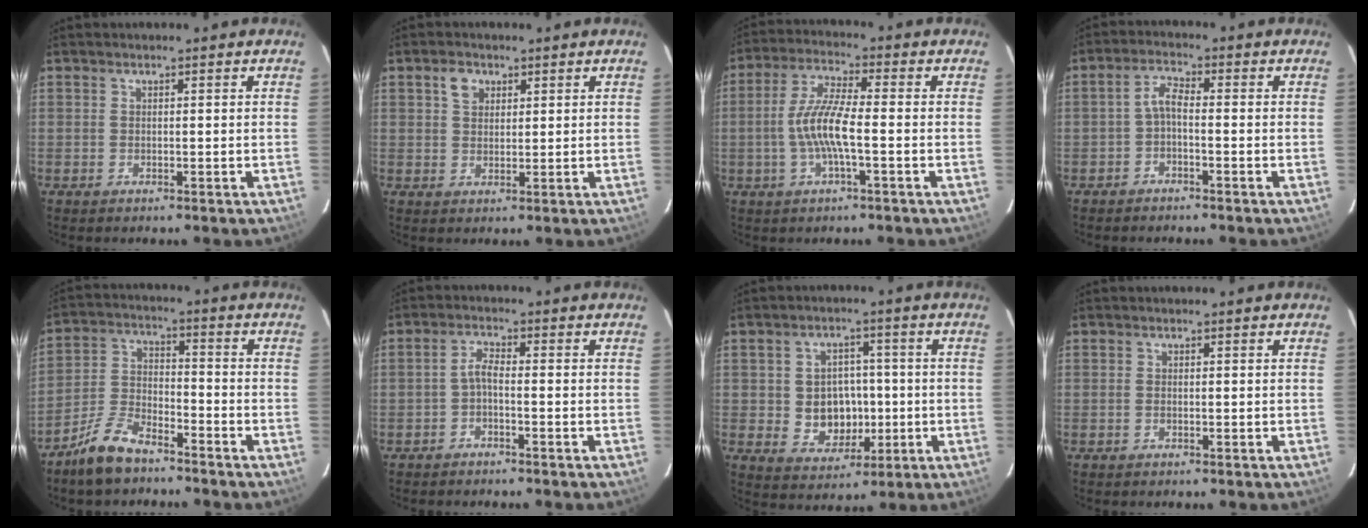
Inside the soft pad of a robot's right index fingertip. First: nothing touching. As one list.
[{"total": 3.3, "force": [1.6, 2.5, 1.6], "torque": [-0.024, 0.012, 0.029]}, {"total": 8.6, "force": [-1.8, 1.3, 8.3], "torque": [-0.174, 0.005, -0.037]}, {"total": 2.8, "force": [-1.3, 0.8, 2.3], "torque": [-0.054, 0.011, -0.028]}, {"total": 9.4, "force": [-7.3, 3.5, 4.7], "torque": [-0.110, 0.011, -0.143]}, {"total": 2.2, "force": [-1.2, 0.4, 1.8], "torque": [-0.044, 0.009, -0.027]}, {"total": 8.3, "force": [-0.9, 7.3, 3.9], "torque": [-0.087, 0.013, 0.001]}, {"total": 0.0}]